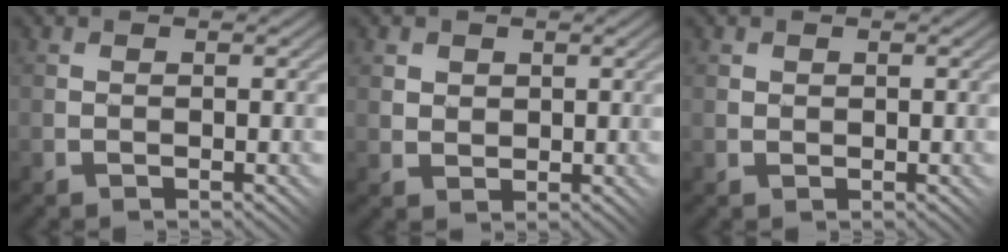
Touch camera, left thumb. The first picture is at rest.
{"total": 3.0, "force": [1.7, 2.4, 0.5], "torque": [-0.032, 0.002, 0.033]}
{"total": 1.0, "force": [0.6, 0.8, -0.1], "torque": [-0.002, -0.002, 0.012]}